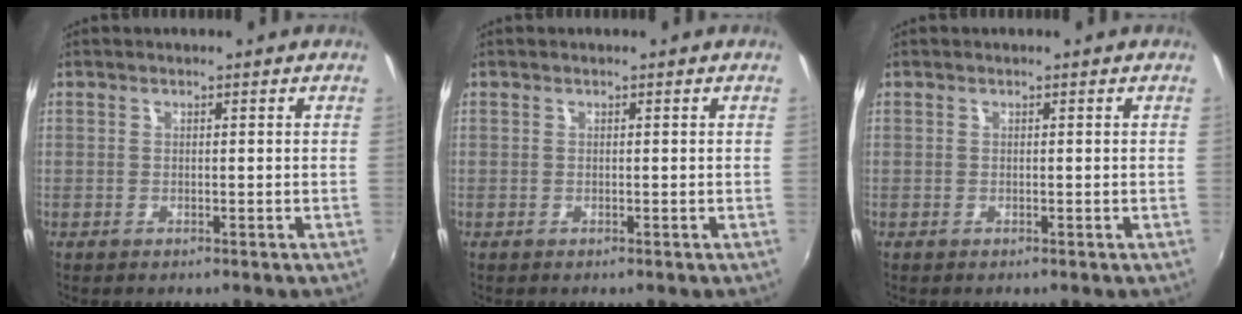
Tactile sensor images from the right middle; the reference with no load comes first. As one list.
[{"total": 0.0}, {"total": 0.0}]